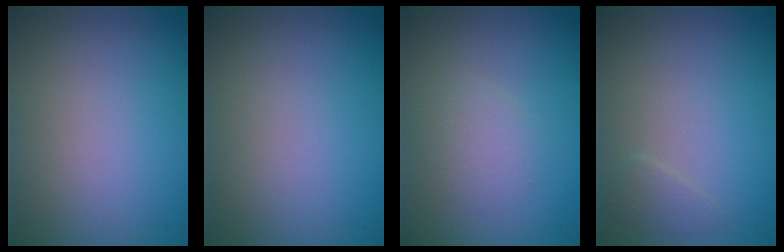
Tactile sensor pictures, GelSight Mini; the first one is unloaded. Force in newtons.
{"total": 0.0}
{"total": 1.7, "press": 1.7, "slide": 0.0}
{"total": 0.9, "press": 0.9, "slide": 0.0}